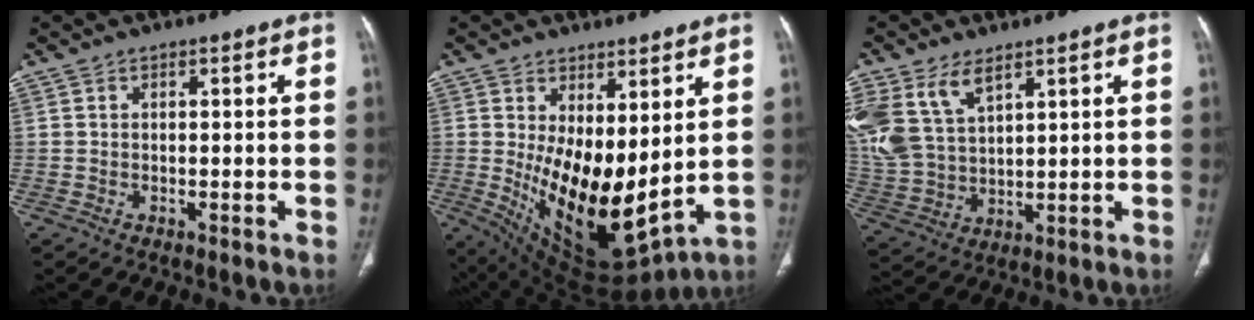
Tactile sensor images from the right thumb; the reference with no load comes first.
{"total": 17.8, "force": [2.0, 8.5, 15.5], "torque": [-0.243, -0.050, 0.063]}
{"total": 13.6, "force": [7.2, 7.8, 8.5], "torque": [-0.186, -0.016, 0.161]}